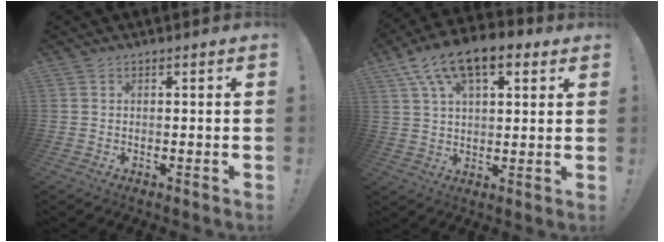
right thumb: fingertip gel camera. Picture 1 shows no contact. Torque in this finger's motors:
{"motor_torque": [1.22, 1.79, 0.33, 0.22, 0.16]}